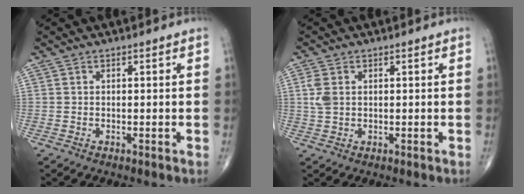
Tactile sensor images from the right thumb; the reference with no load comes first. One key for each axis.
{"total": 3.3, "fx": 0.7, "fy": 2.2, "fz": 2.4, "tx": -0.059, "ty": 0.003, "tz": 0.017}